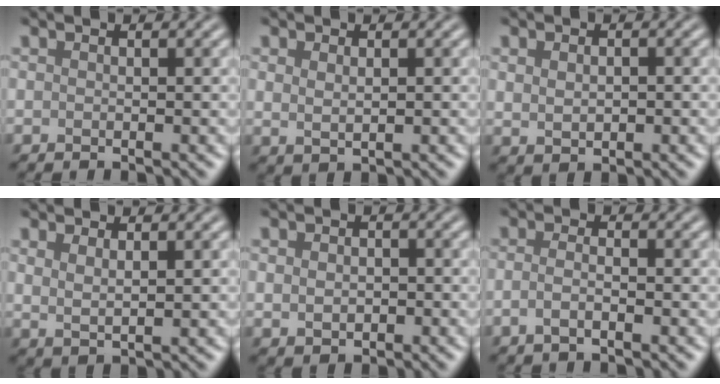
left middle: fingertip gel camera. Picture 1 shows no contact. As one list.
[{"total": 1.5, "force": [0.4, 0.8, 1.1], "torque": [-0.023, -0.004, 0.013]}, {"total": 2.0, "force": [0.1, 1.3, 1.5], "torque": [-0.027, -0.002, 0.009]}, {"total": 1.8, "force": [1.0, 0.6, 1.4], "torque": [-0.028, -0.007, 0.022]}, {"total": 2.2, "force": [-0.1, 1.7, 1.4], "torque": [-0.019, -0.003, 0.003]}, {"total": 1.9, "force": [-0.7, 0.7, 1.6], "torque": [-0.030, -0.001, -0.017]}]